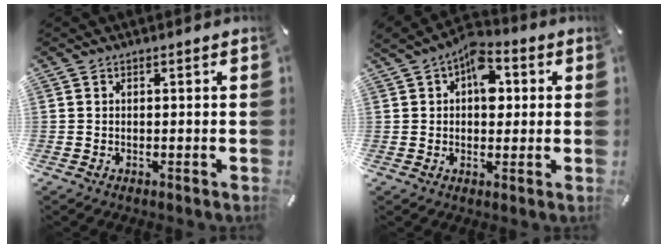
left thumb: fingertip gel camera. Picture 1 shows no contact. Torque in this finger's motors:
{"motor_torque": [1.63, 1.98, 1.01, -1.08, 0.36]}